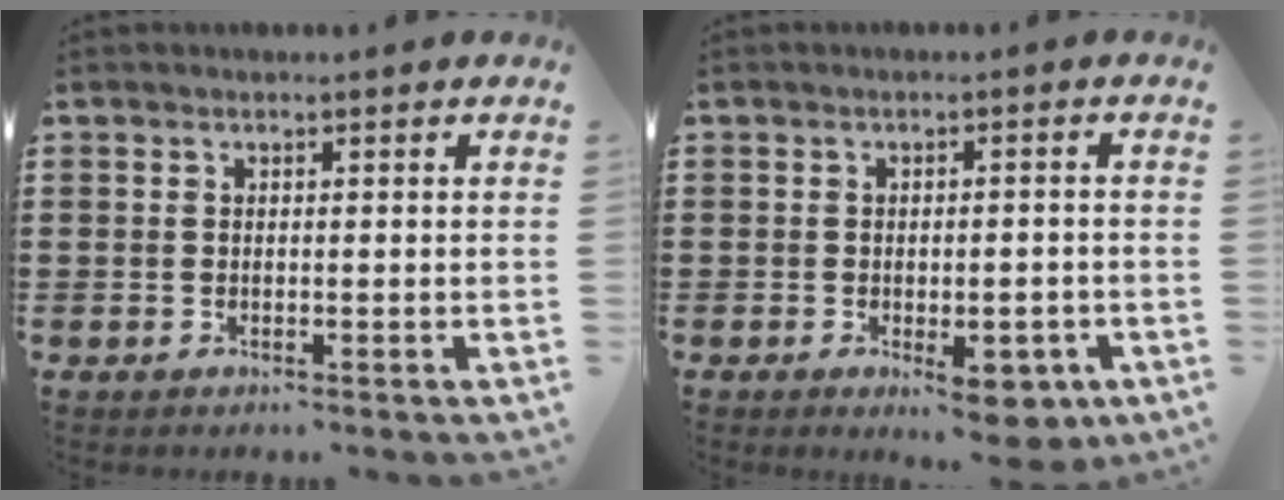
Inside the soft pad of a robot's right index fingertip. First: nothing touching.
{"total": 5.4, "force": [-2.9, 1.8, 4.2], "torque": [-0.055, -0.002, -0.048]}